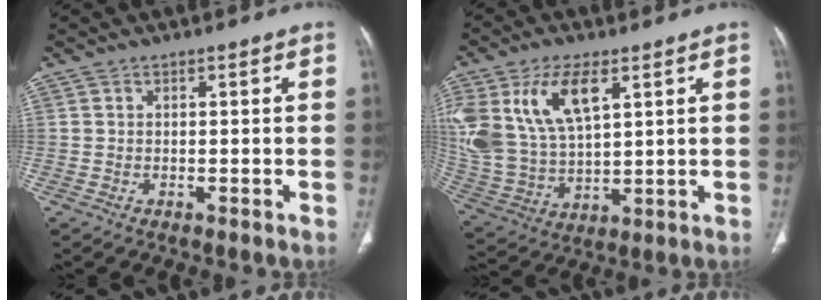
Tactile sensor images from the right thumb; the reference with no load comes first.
{"total": 18.9, "force": [7.7, 10.1, 14.0], "torque": [-0.297, -0.020, 0.156]}